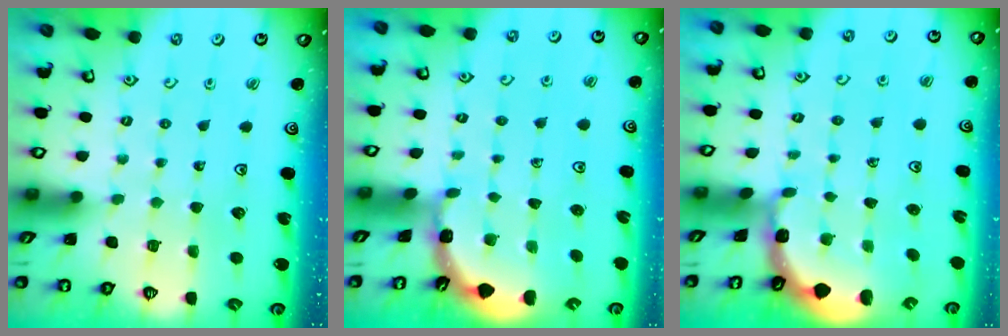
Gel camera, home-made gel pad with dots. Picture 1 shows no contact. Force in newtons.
{"total": 1.8, "press": 1.8, "slide": 0.1}
{"total": 1.0, "press": 1.0, "slide": 0.2}